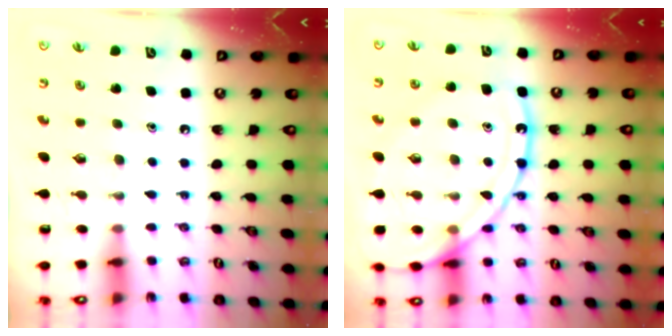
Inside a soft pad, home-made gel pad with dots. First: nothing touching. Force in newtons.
{"total": 16.1, "press": 16.0, "slide": 1.6}